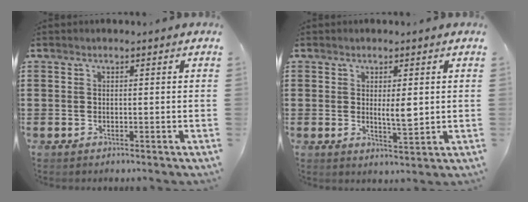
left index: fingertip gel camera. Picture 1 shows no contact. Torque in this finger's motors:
{"motor_torque": [0.93, -0.04, 0.12, 0.05]}